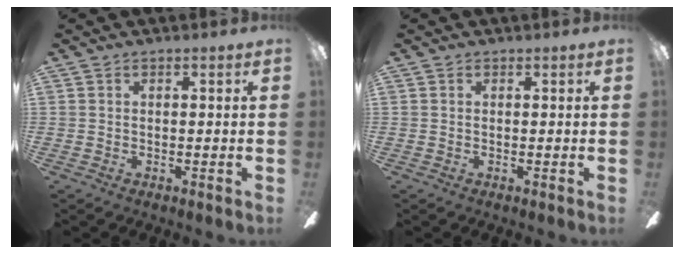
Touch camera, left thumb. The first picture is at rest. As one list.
[{"total": 0.0}]